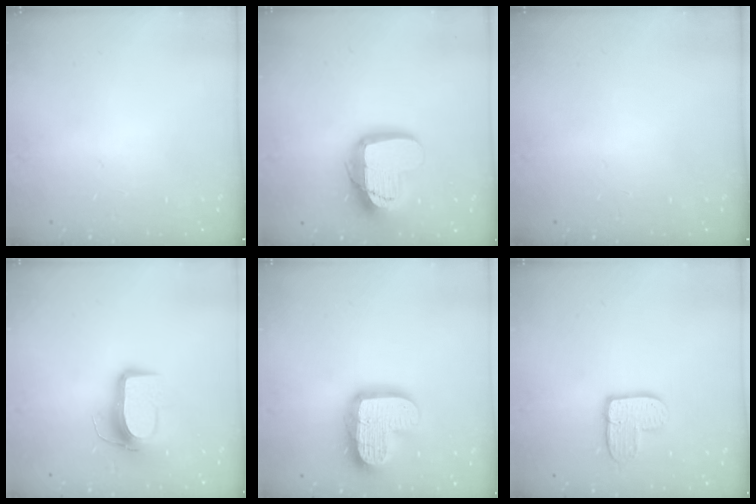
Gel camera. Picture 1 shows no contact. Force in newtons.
{"total": 16.0, "press": 16.0, "slide": 1.4}
{"total": 0.0}
{"total": 11.1, "press": 11.0, "slide": 1.0}
{"total": 17.7, "press": 17.6, "slide": 1.3}
{"total": 10.3, "press": 10.2, "slide": 0.9}